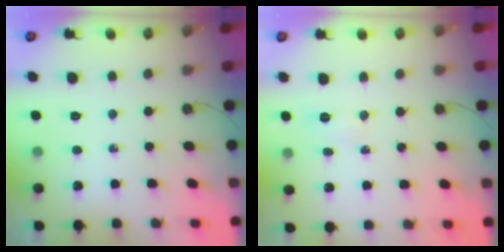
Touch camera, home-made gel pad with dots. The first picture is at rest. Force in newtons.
{"total": 3.7, "press": 3.5, "slide": 0.9}